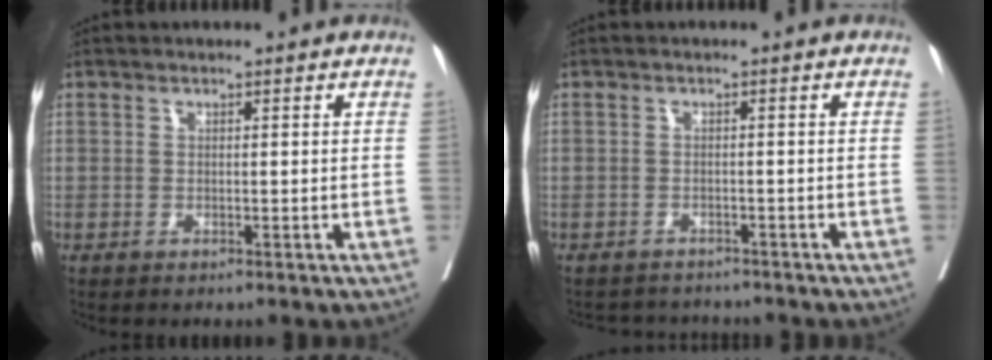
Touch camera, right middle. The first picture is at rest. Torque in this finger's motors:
{"motor_torque": [0.23, -0.47, 0.05, 0.00]}